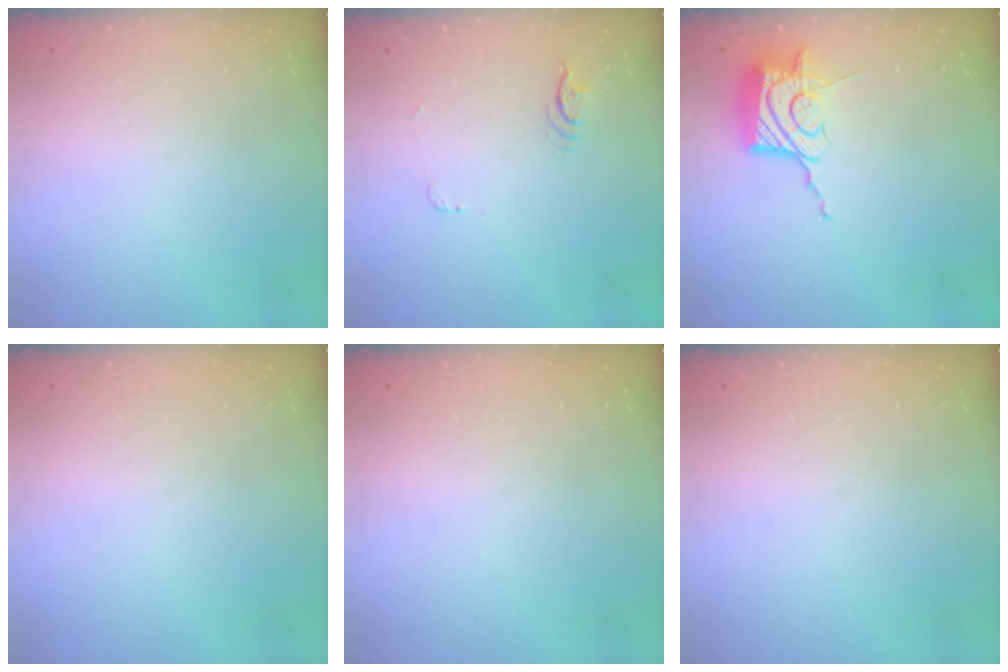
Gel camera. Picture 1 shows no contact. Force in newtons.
{"total": 4.4, "press": 4.1, "slide": 1.6}
{"total": 17.2, "press": 17.1, "slide": 0.7}
{"total": 0.0}
{"total": 0.0}
{"total": 0.0}